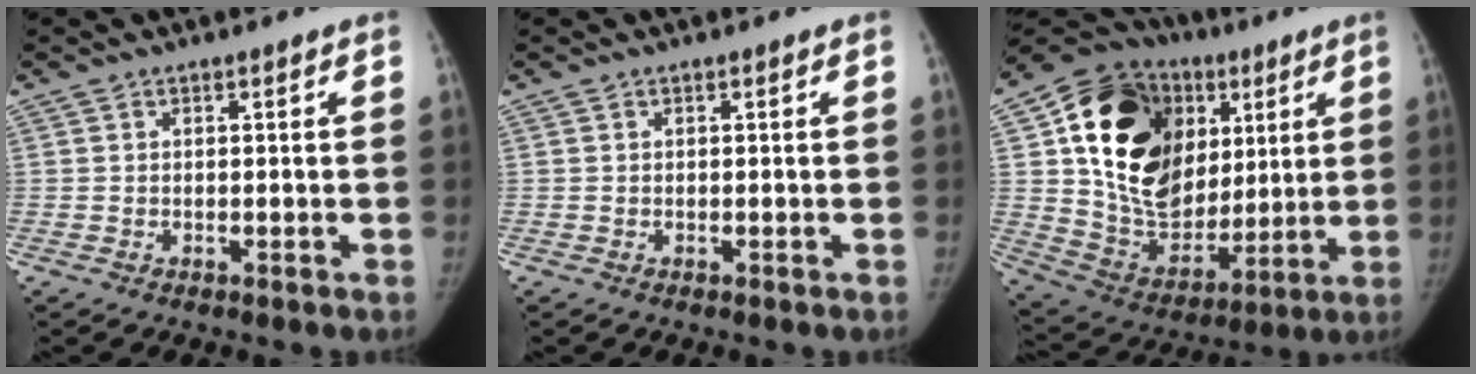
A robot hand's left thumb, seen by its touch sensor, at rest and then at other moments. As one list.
[{"total": 0.0}, {"total": 29.0, "force": [8.0, 20.2, 19.2], "torque": [-0.305, 0.005, 0.144]}]